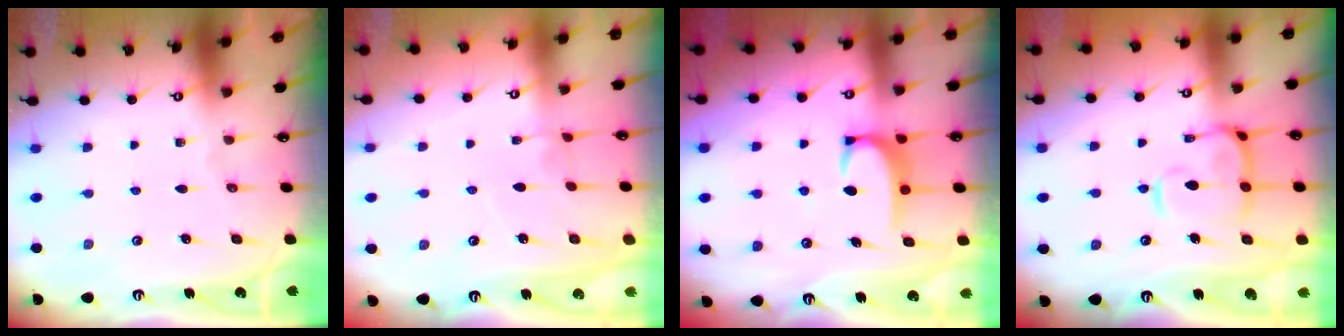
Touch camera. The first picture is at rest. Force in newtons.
{"total": 2.8, "press": 2.7, "slide": 0.4}
{"total": 3.5, "press": 3.4, "slide": 0.5}
{"total": 9.3, "press": 9.2, "slide": 1.2}